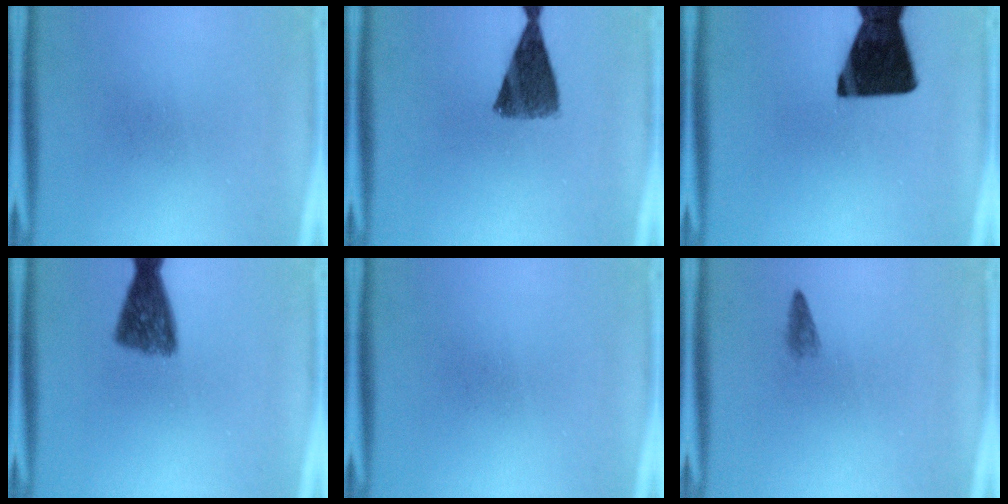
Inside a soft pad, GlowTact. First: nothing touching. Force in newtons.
{"total": 8.8}
{"total": 19.2}
{"total": 7.3}
{"total": 0.0}
{"total": 1.1}